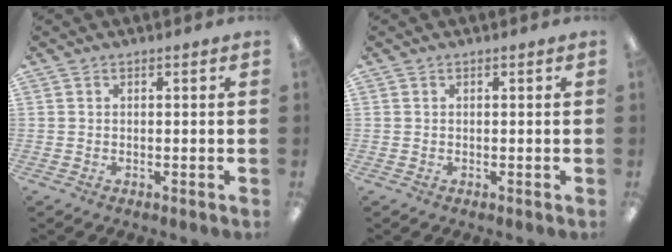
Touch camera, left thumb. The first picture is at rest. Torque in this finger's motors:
{"motor_torque": [-0.04, 0.06, -0.17, 0.02, 0.02]}